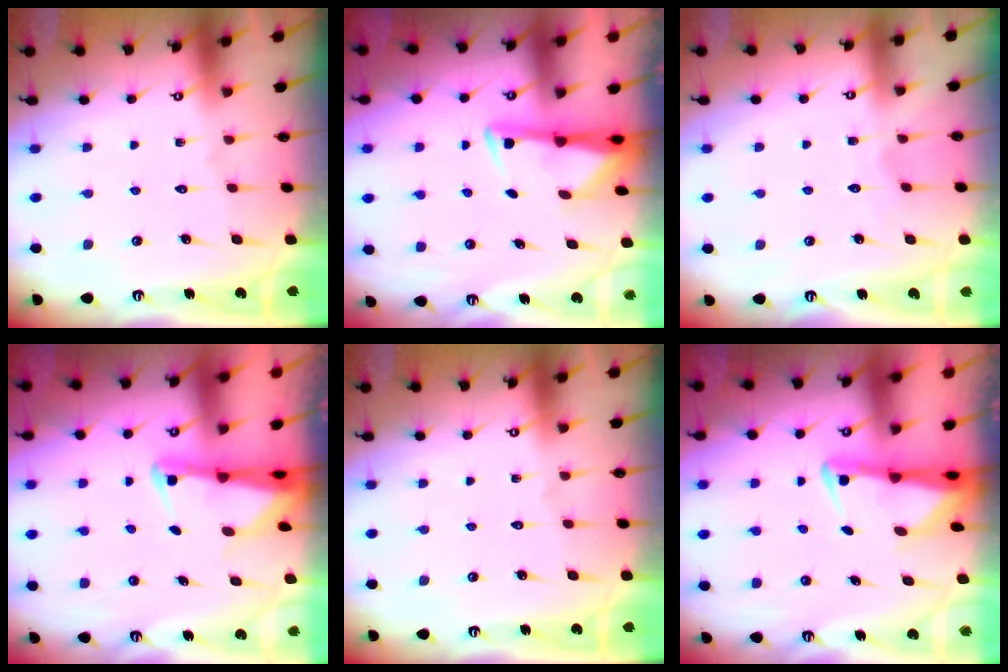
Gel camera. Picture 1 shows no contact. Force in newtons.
{"total": 3.0, "press": 2.9, "slide": 0.5}
{"total": 3.4, "press": 3.3, "slide": 0.4}
{"total": 2.6, "press": 2.6, "slide": 0.5}
{"total": 0.0}
{"total": 3.2, "press": 3.1, "slide": 0.7}